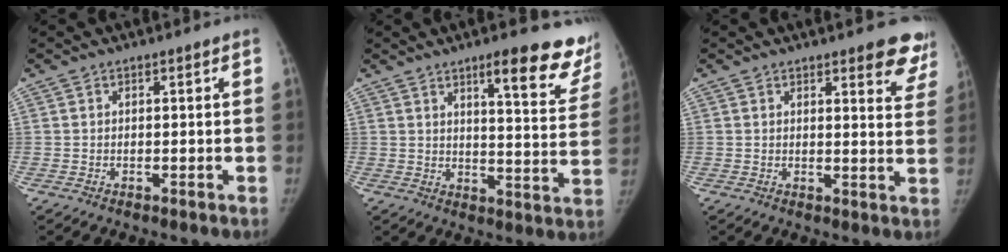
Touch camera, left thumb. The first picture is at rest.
{"total": 15.7, "force": [11.0, 3.7, 10.6], "torque": [-0.089, -0.064, 0.135]}
{"total": 8.6, "force": [6.6, 2.8, 4.8], "torque": [-0.017, -0.035, 0.059]}